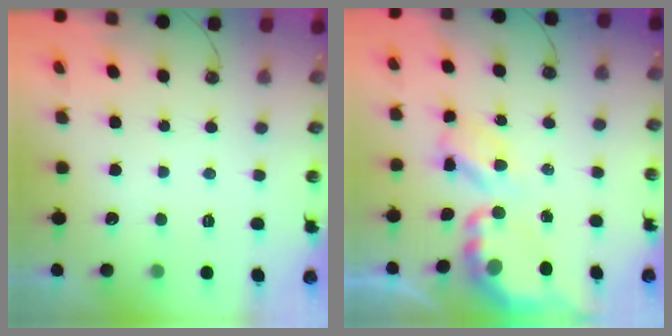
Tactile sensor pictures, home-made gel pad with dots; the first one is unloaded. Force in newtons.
{"total": 5.9, "press": 5.9, "slide": 0.5}